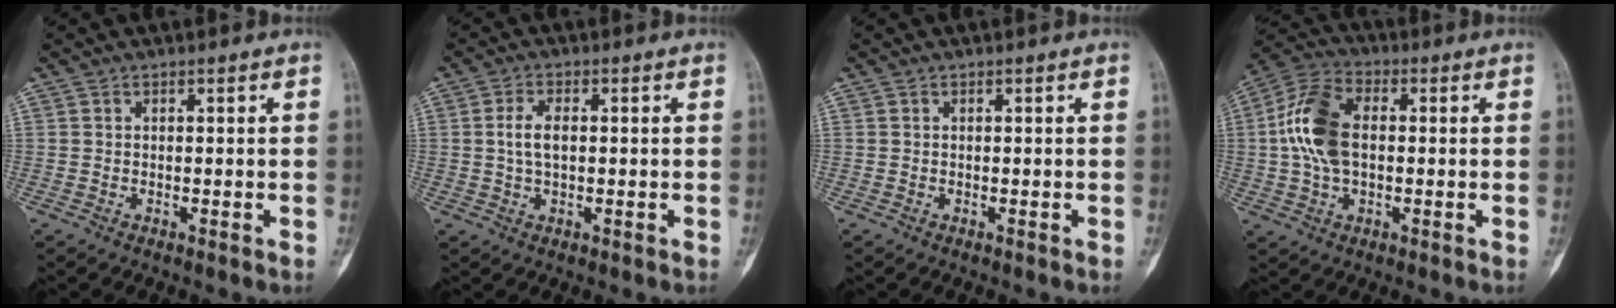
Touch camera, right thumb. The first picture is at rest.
{"total": 4.1, "force": [0.3, 2.0, 3.5], "torque": [-0.073, 0.003, 0.006]}
{"total": 0.0}
{"total": 12.4, "force": [0.7, 7.4, 9.9], "torque": [-0.203, 0.023, 0.008]}